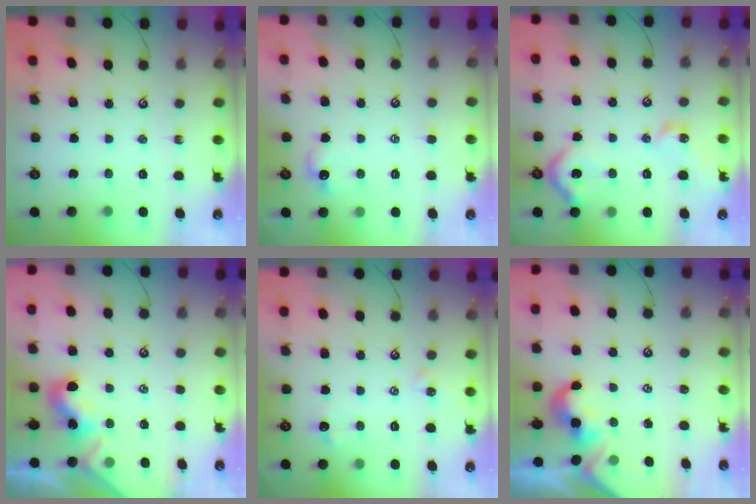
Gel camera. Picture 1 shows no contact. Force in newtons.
{"total": 0.8, "press": 0.6, "slide": 0.6}
{"total": 9.2, "press": 9.1, "slide": 1.1}
{"total": 2.0, "press": 1.9, "slide": 0.5}
{"total": 1.9, "press": 1.8, "slide": 0.5}
{"total": 2.0, "press": 1.9, "slide": 0.5}